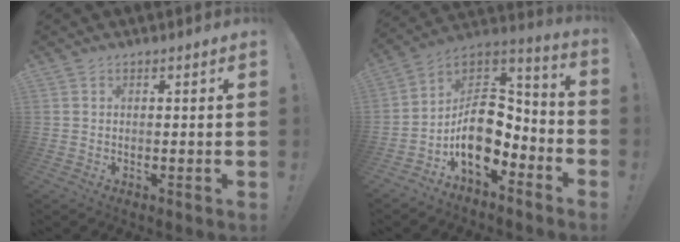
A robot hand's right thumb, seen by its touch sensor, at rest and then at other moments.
{"total": 15.9, "force": [-3.8, 11.0, 10.8], "torque": [-0.166, 0.018, -0.052]}